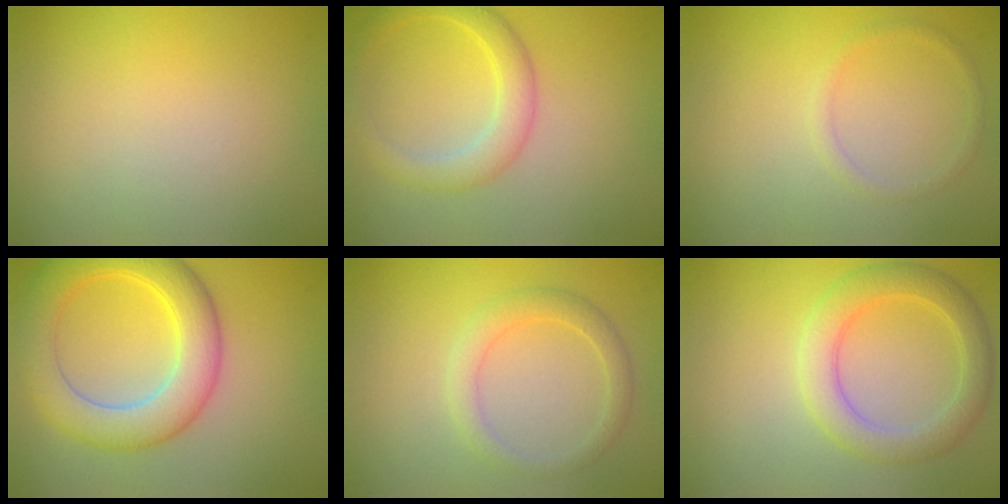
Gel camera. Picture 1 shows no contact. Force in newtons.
{"total": 3.2, "press": 3.2, "slide": 0.2}
{"total": 1.0, "press": 0.9, "slide": 0.2}
{"total": 6.8, "press": 6.8, "slide": 0.0}
{"total": 2.3, "press": 2.2, "slide": 0.1}
{"total": 4.0, "press": 4.0, "slide": 0.2}